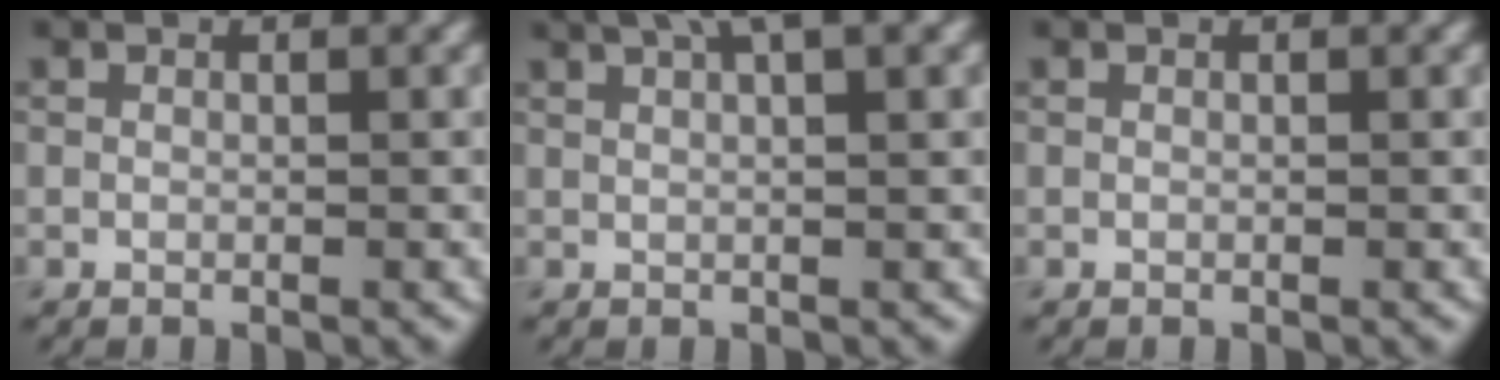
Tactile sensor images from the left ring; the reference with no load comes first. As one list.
[{"total": 4.5, "force": [2.8, 0.8, 3.4], "torque": [-0.042, 0.015, 0.036]}, {"total": 0.0}]